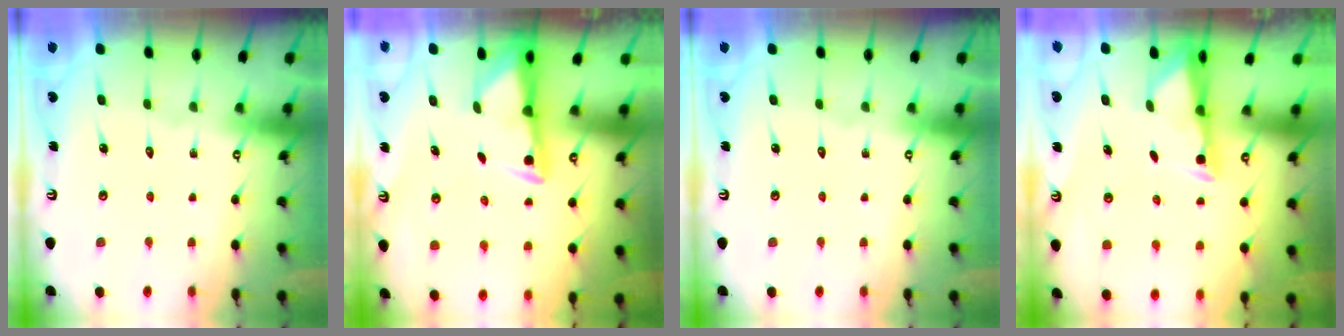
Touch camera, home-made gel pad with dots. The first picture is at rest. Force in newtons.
{"total": 2.8, "press": 2.7, "slide": 0.6}
{"total": 0.0}
{"total": 2.7, "press": 2.7, "slide": 0.4}